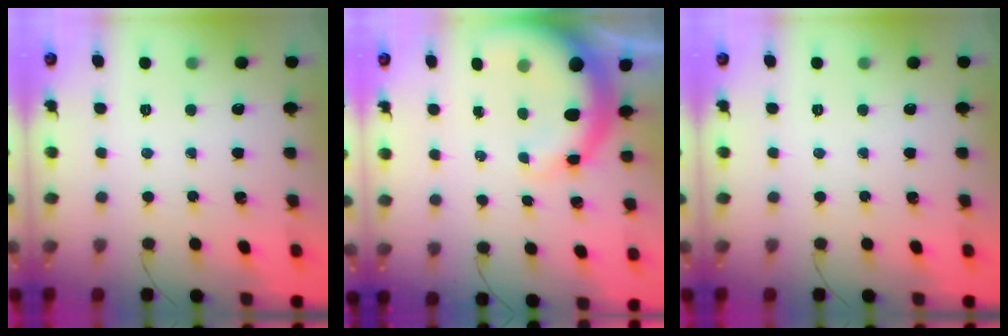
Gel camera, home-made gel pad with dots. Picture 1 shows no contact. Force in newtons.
{"total": 7.7, "press": 7.4, "slide": 1.9}
{"total": 0.0}